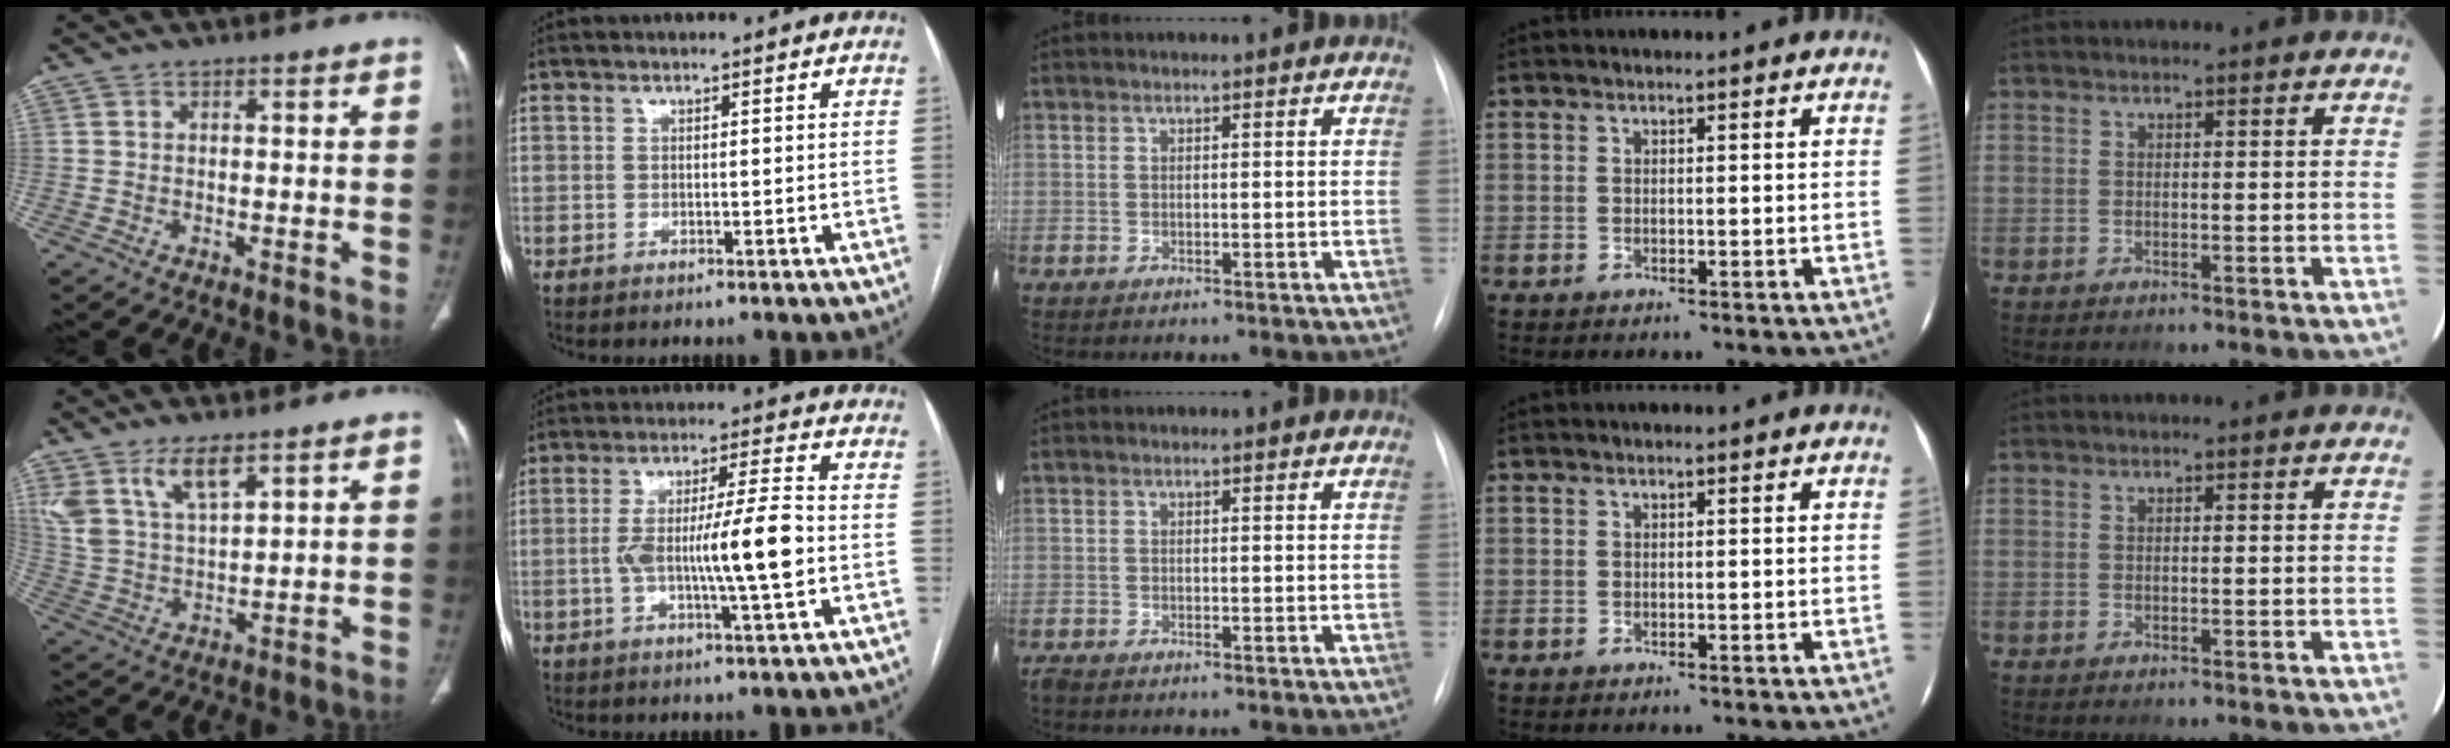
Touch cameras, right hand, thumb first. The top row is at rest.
{"thumb": {"total": 9.6, "force": [6.1, 3.7, 6.4], "torque": [-0.125, -0.024, 0.133]}, "index": {"total": 11.1, "force": [-1.5, 0.5, 11.0], "torque": [-0.195, 0.006, -0.028]}, "middle": {"total": 1.0, "force": [-0.9, 0.3, 0.5], "torque": [-0.013, -0.004, -0.015]}}